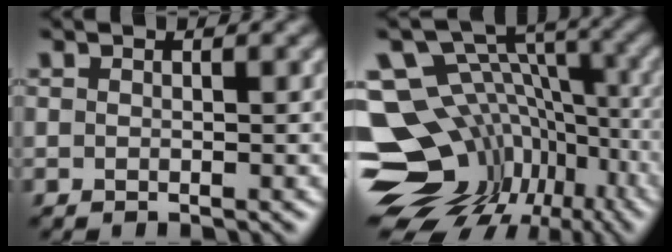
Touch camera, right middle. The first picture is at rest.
{"total": 15.2, "force": [-5.0, 11.6, 8.6], "torque": [-0.158, 0.015, -0.046]}